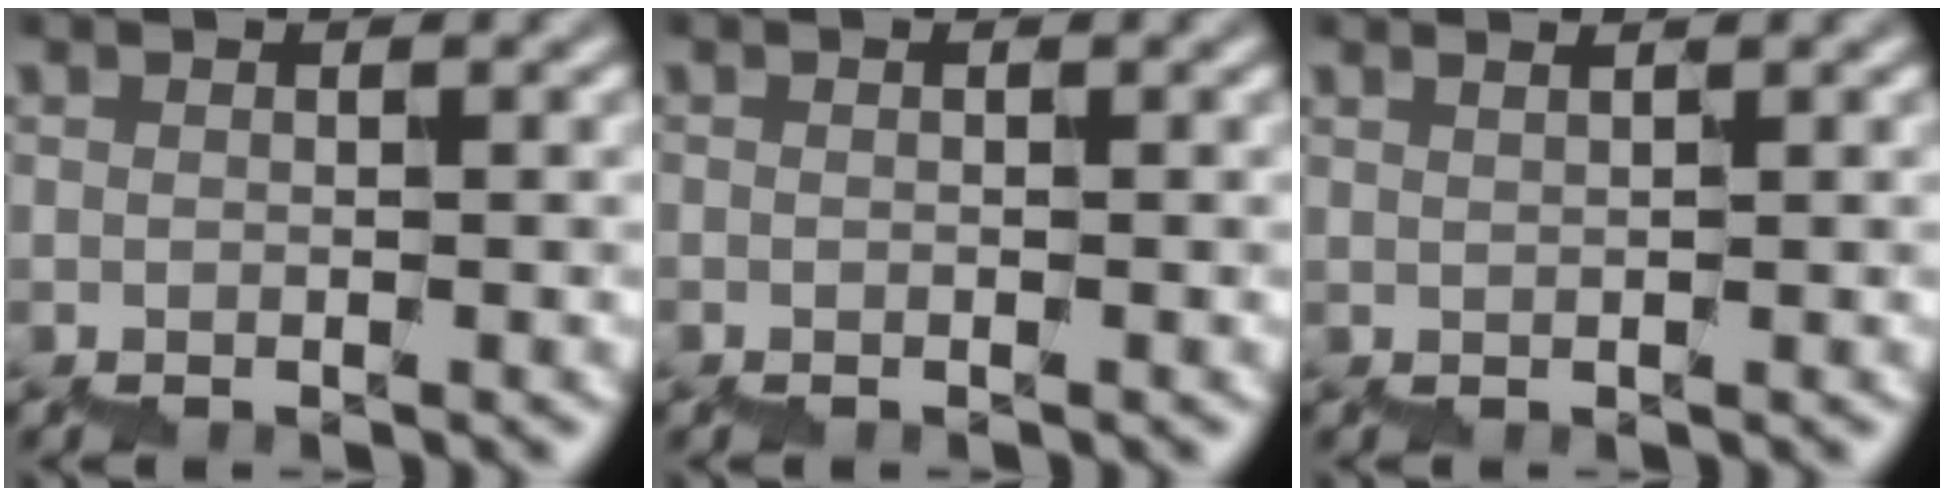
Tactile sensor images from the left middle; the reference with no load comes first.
{"total": 0.0}
{"total": 1.0, "force": [1.0, 0.0, 0.3], "torque": [0.003, 0.000, 0.014]}